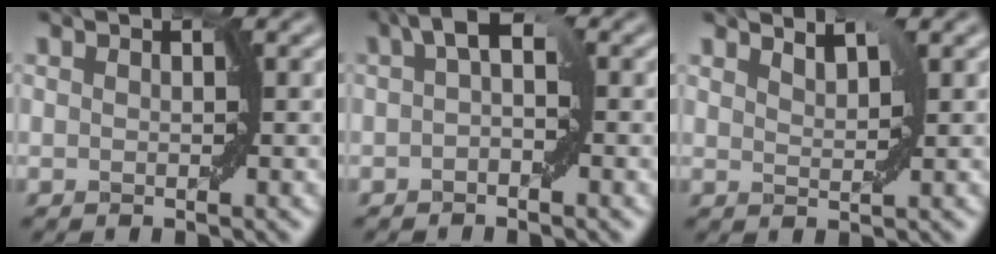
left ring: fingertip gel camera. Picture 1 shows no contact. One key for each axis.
{"total": 2.8, "fx": 0.5, "fy": 1.1, "fz": 2.5, "tx": -0.034, "ty": 0.012, "tz": -0.001}
{"total": 1.9, "fx": 1.8, "fy": 0.1, "fz": 0.5, "tx": -0.008, "ty": 0.000, "tz": 0.031}